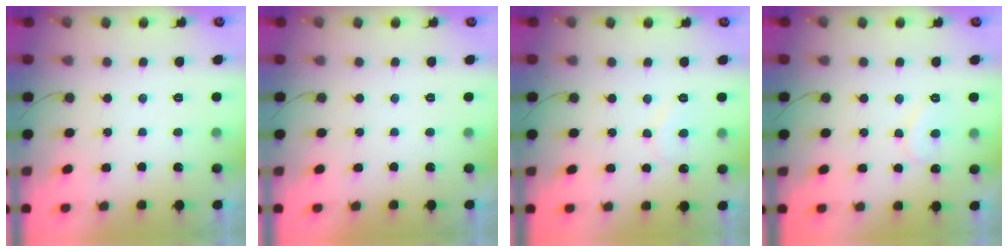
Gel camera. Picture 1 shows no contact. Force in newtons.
{"total": 1.8, "press": 1.8, "slide": 0.1}
{"total": 6.8, "press": 6.8, "slide": 0.4}
{"total": 7.6, "press": 7.6, "slide": 0.6}